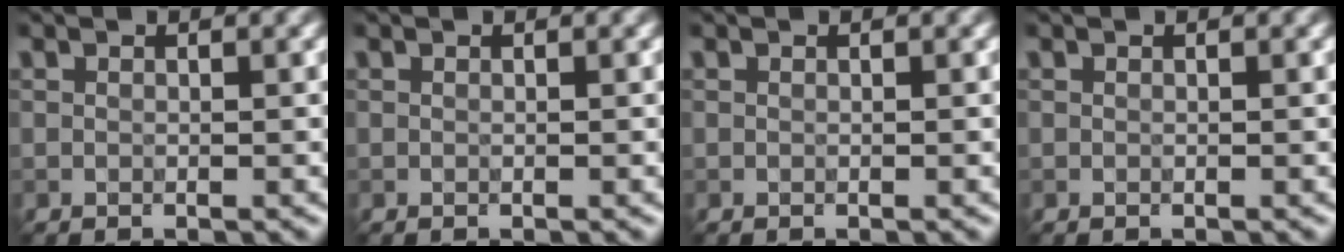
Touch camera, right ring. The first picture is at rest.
{"total": 0.0}
{"total": 0.0}
{"total": 0.0}